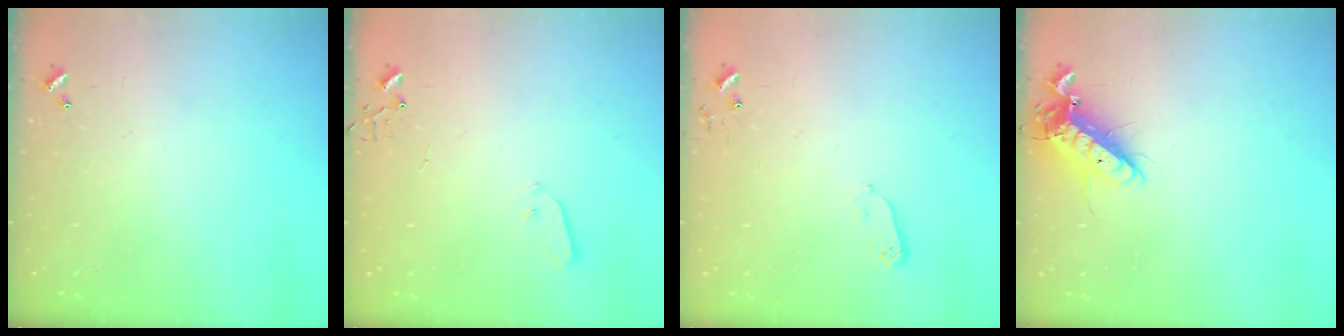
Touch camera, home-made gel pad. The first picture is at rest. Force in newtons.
{"total": 3.7, "press": 3.7, "slide": 0.1}
{"total": 2.9, "press": 2.9, "slide": 0.4}
{"total": 12.9, "press": 12.7, "slide": 2.1}